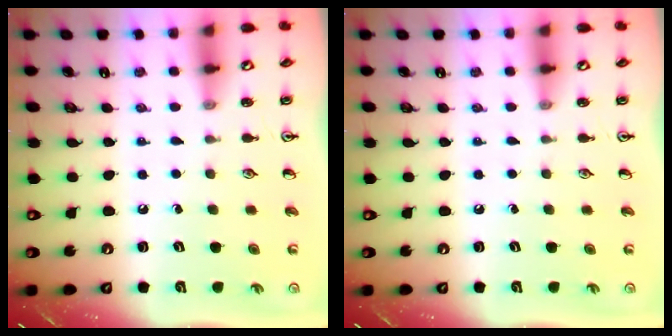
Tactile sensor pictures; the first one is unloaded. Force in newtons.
{"total": 0.0}